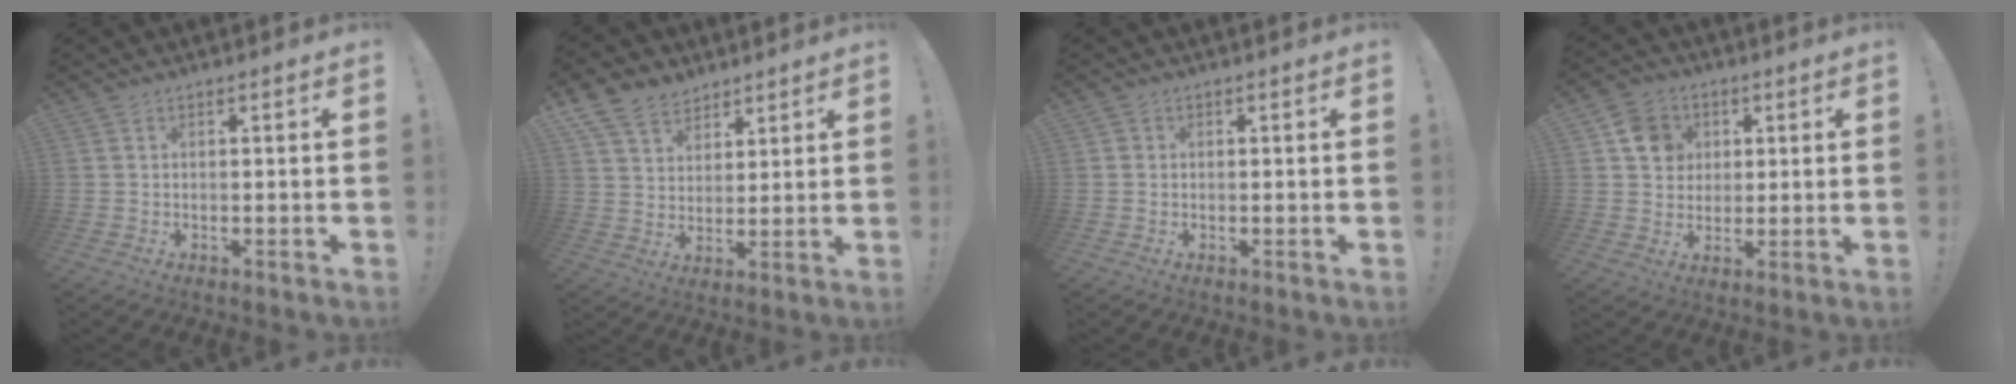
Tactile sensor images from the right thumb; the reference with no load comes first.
{"total": 10.0, "force": [7.3, 6.3, 2.7], "torque": [-0.059, -0.046, 0.146]}
{"total": 0.8, "force": [0.2, 0.8, 0.2], "torque": [-0.005, 0.003, 0.004]}
{"total": 9.6, "force": [3.2, 8.6, 2.9], "torque": [-0.028, -0.015, 0.063]}